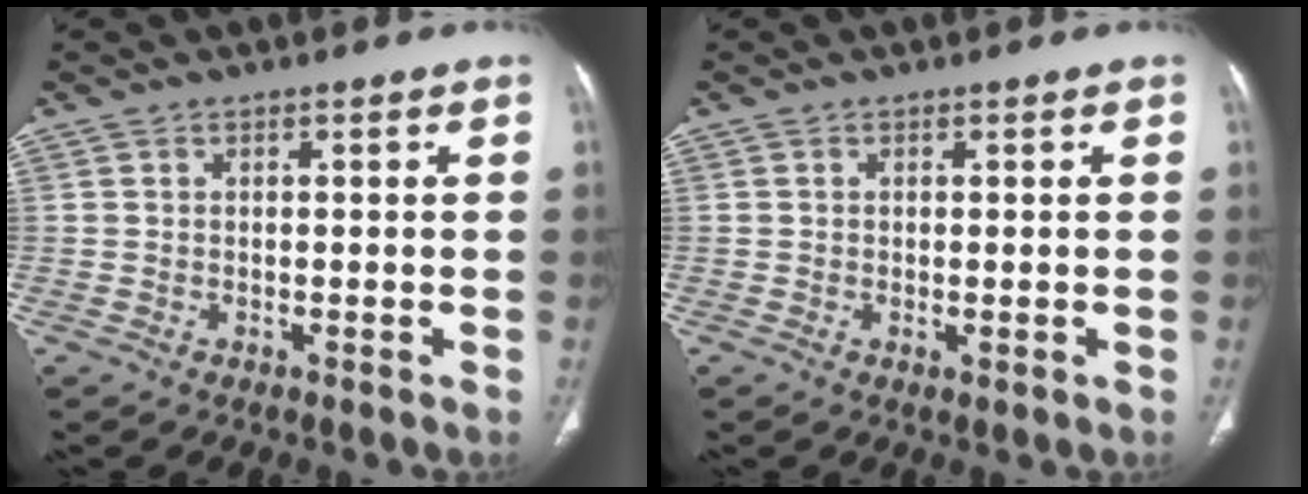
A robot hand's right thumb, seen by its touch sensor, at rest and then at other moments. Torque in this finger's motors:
{"motor_torque": [-0.07, 0.05, -0.20, -0.02, -0.02]}